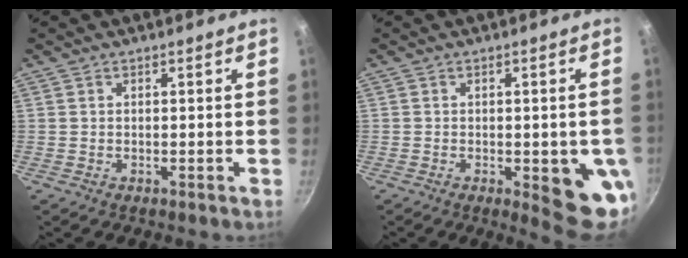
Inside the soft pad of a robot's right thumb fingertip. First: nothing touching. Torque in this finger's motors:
{"motor_torque": [1.95, 1.70, 1.72, -0.57, 0.31]}